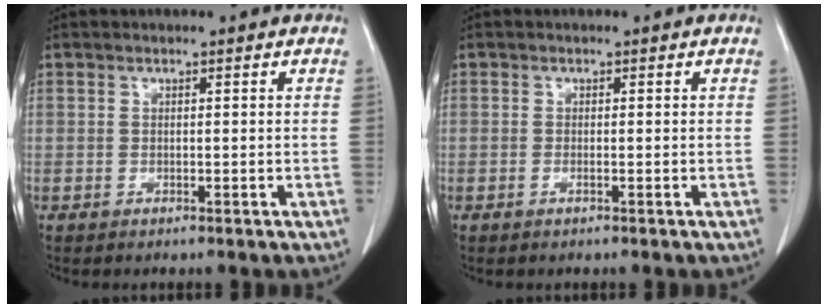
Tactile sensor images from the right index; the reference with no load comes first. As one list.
[{"total": 0.5, "force": [-0.2, 0.0, 0.5], "torque": [-0.011, -0.001, -0.004]}]